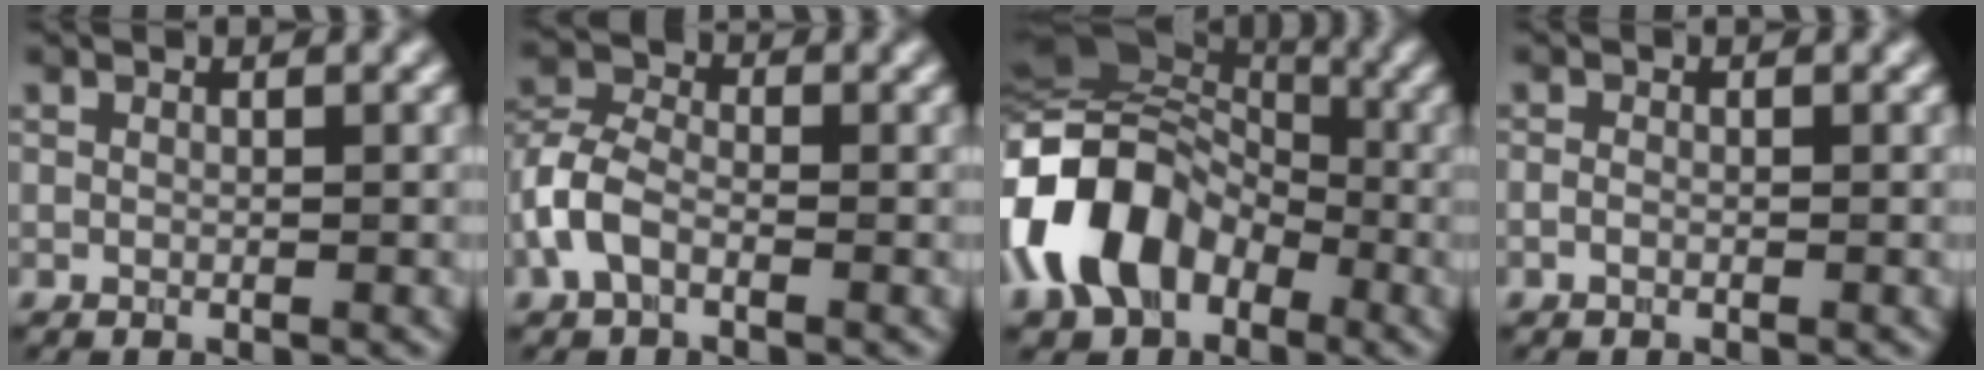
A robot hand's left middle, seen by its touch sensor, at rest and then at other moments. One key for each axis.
{"total": 4.0, "fx": -1.7, "fy": 2.4, "fz": 2.7, "tx": -0.064, "ty": 0.011, "tz": -0.047}
{"total": 11.9, "fx": -4.0, "fy": 8.2, "fz": 7.6, "tx": -0.148, "ty": 0.019, "tz": -0.097}
{"total": 0.7, "fx": -0.4, "fy": 0.4, "fz": 0.4, "tx": -0.009, "ty": -0.001, "tz": -0.009}